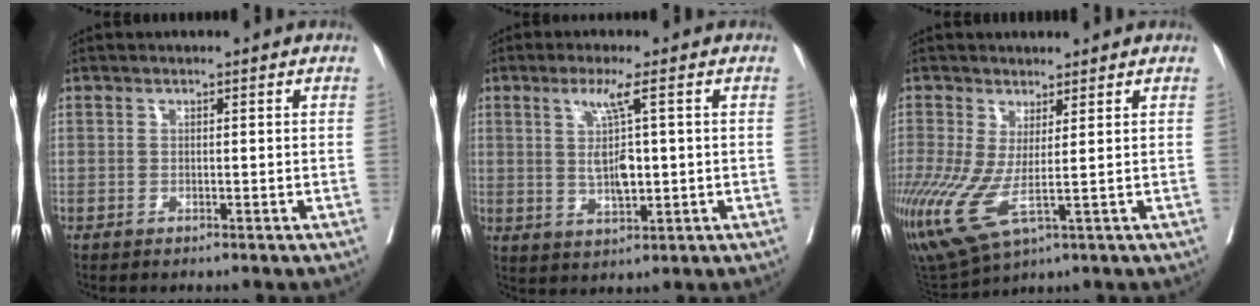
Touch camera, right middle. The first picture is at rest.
{"total": 5.9, "force": [0.9, 0.6, 5.8], "torque": [-0.111, -0.003, 0.022]}
{"total": 11.7, "force": [-1.9, 3.7, 11.0], "torque": [-0.265, -0.017, -0.015]}